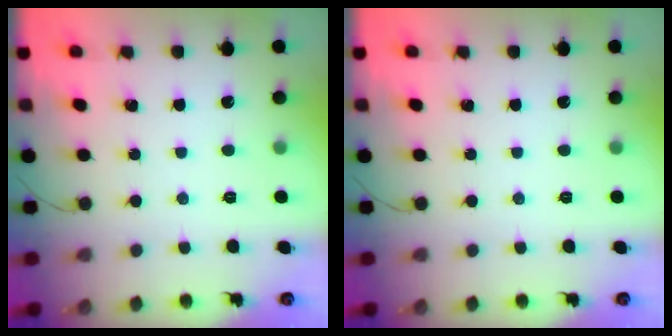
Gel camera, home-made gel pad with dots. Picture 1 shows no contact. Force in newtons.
{"total": 0.0}